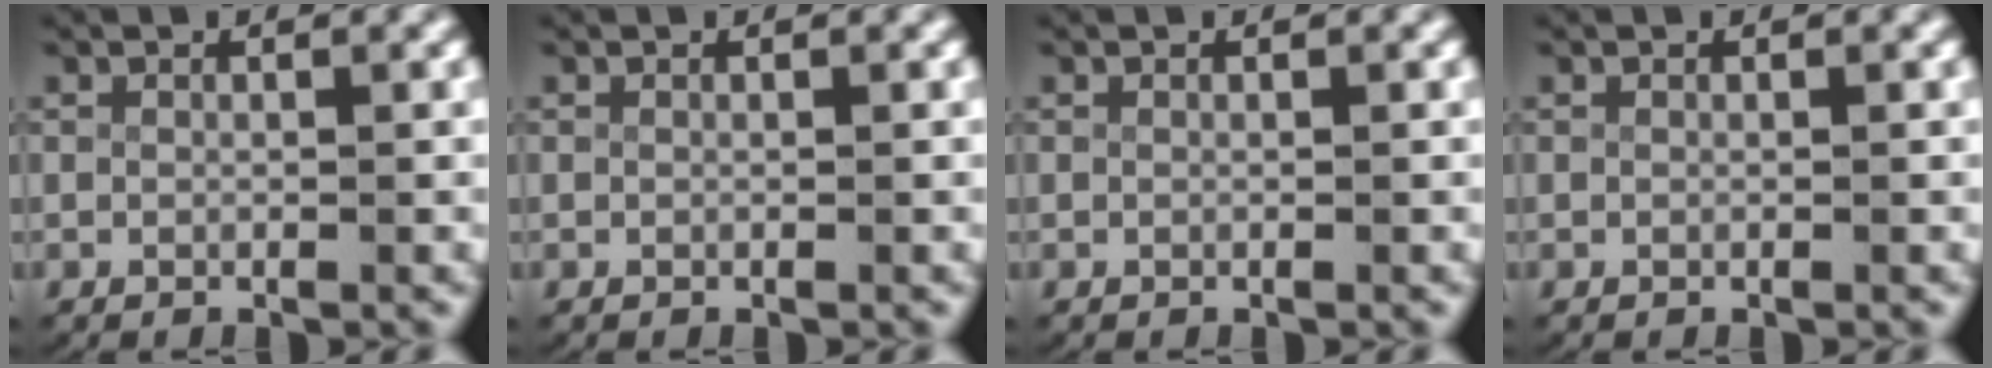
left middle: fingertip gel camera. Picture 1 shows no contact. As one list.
[{"total": 0.0}, {"total": 0.0}, {"total": 0.0}]